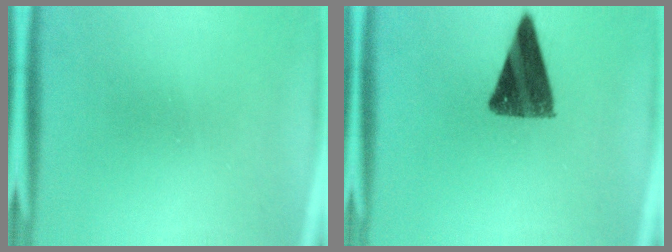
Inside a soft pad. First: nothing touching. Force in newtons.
{"total": 10.9}